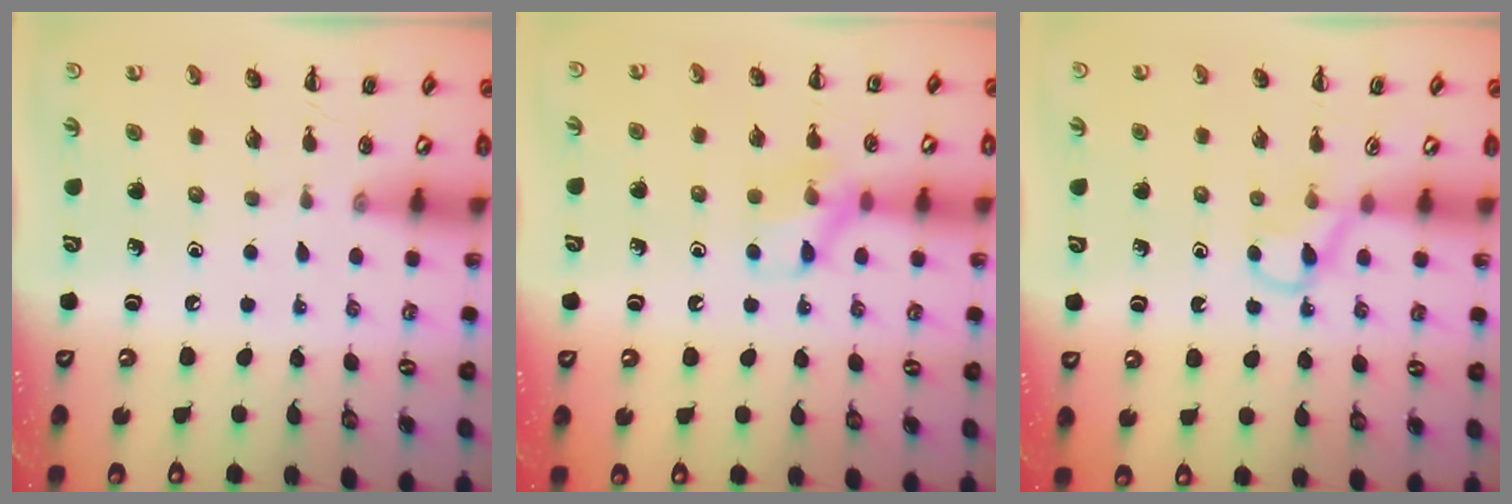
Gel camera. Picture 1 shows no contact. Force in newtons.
{"total": 9.6, "press": 9.5, "slide": 1.2}
{"total": 3.5, "press": 3.3, "slide": 1.2}